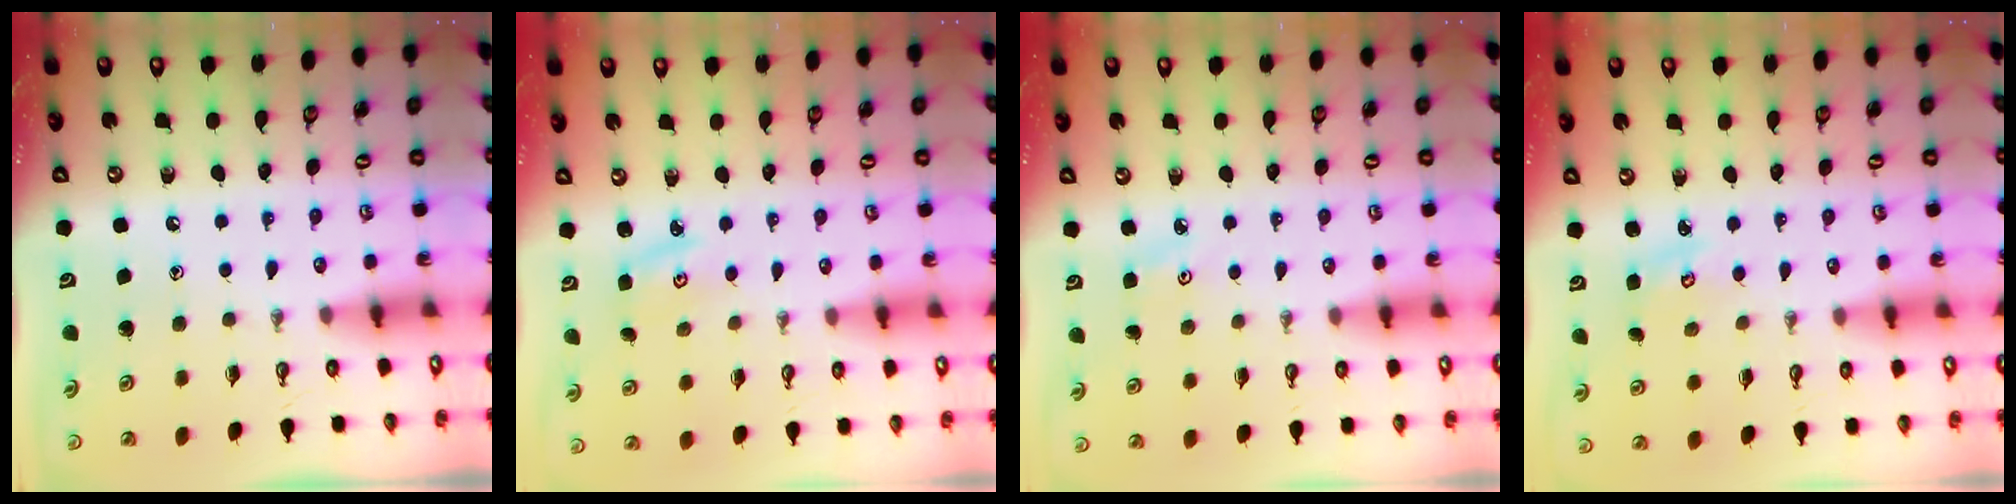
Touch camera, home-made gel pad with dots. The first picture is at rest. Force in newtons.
{"total": 2.9, "press": 2.8, "slide": 0.4}
{"total": 3.1, "press": 3.1, "slide": 0.5}
{"total": 2.3, "press": 2.3, "slide": 0.2}